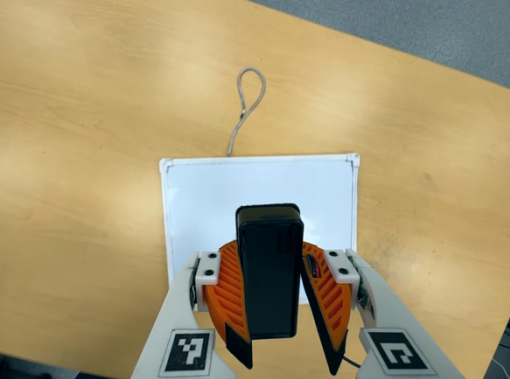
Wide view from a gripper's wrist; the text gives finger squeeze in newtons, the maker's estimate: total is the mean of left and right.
{"total": 8.3, "left": 8.9, "right": 7.7}